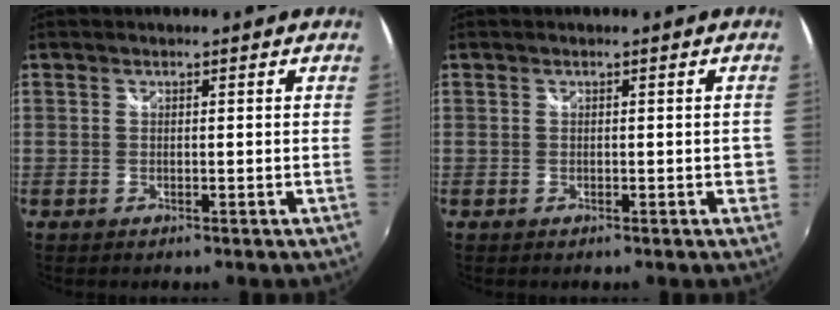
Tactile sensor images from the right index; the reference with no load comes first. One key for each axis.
{"total": 1.6, "fx": -0.3, "fy": 1.0, "fz": 1.2, "tx": -0.009, "ty": 0.003, "tz": -0.003}